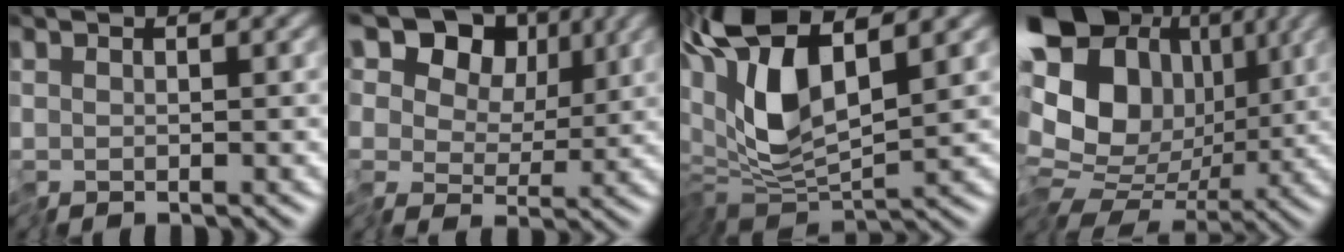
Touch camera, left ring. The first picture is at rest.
{"total": 9.6, "force": [3.8, 7.2, 5.1], "torque": [-0.093, 0.034, 0.036]}
{"total": 9.3, "force": [1.9, 3.8, 8.2], "torque": [-0.190, -0.005, 0.035]}
{"total": 18.5, "force": [2.8, 14.9, 10.7], "torque": [-0.175, 0.026, 0.017]}